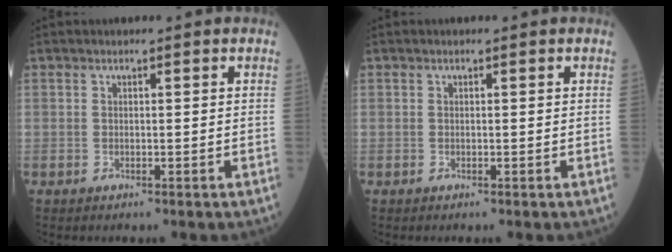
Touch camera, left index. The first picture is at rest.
{"total": 0.0}